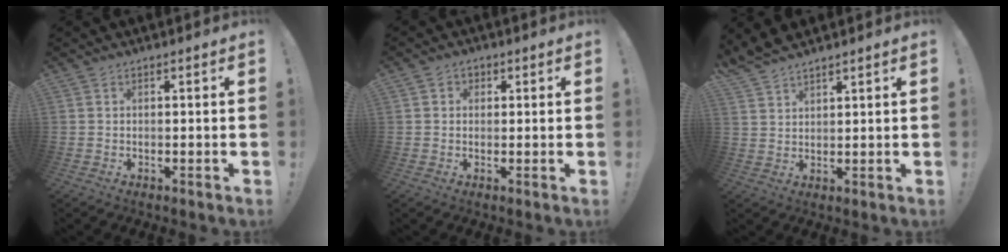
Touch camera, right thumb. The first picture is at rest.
{"total": 2.3, "force": [0.4, 2.2, 0.8], "torque": [-0.001, -0.001, 0.004]}
{"total": 4.9, "force": [4.6, 1.2, 1.1], "torque": [-0.035, -0.024, 0.090]}